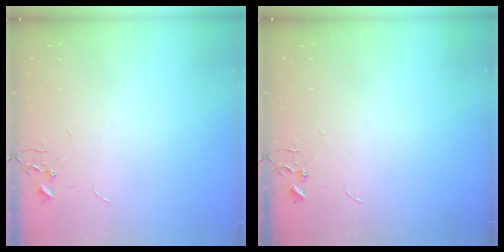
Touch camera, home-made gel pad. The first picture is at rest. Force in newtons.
{"total": 0.0}